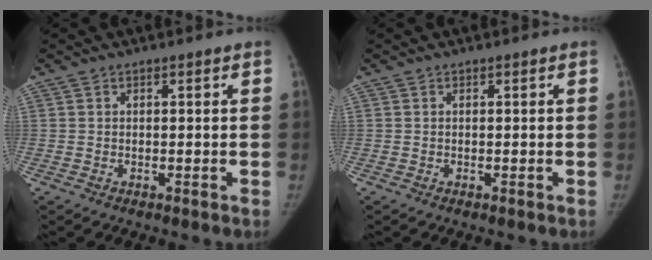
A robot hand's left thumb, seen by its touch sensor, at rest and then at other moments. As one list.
[{"total": 0.0}]